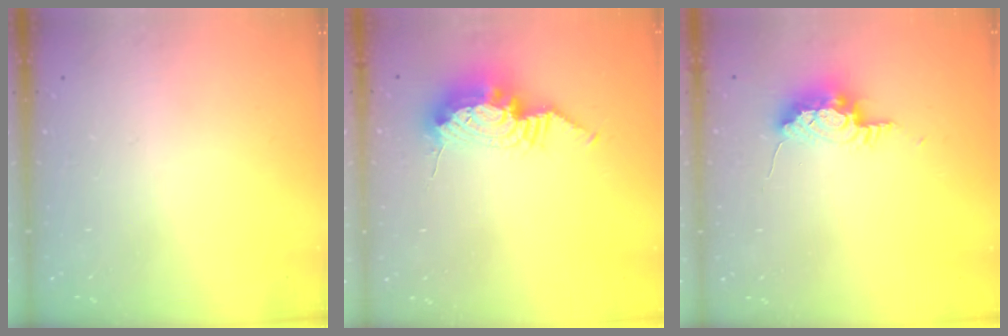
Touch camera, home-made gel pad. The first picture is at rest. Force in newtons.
{"total": 11.8, "press": 11.7, "slide": 0.9}
{"total": 8.4, "press": 8.1, "slide": 2.2}